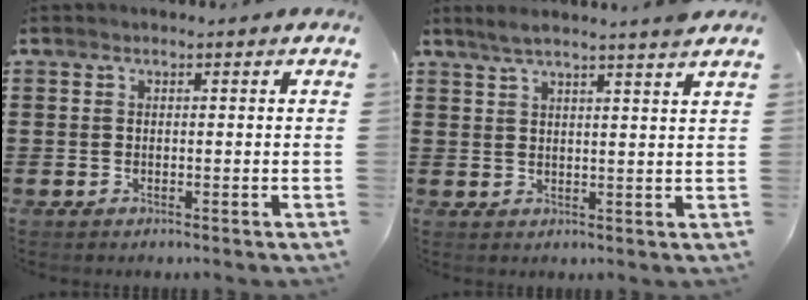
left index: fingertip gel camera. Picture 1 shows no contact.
{"total": 3.7, "force": [3.2, -0.7, 1.8], "torque": [-0.044, -0.005, 0.057]}